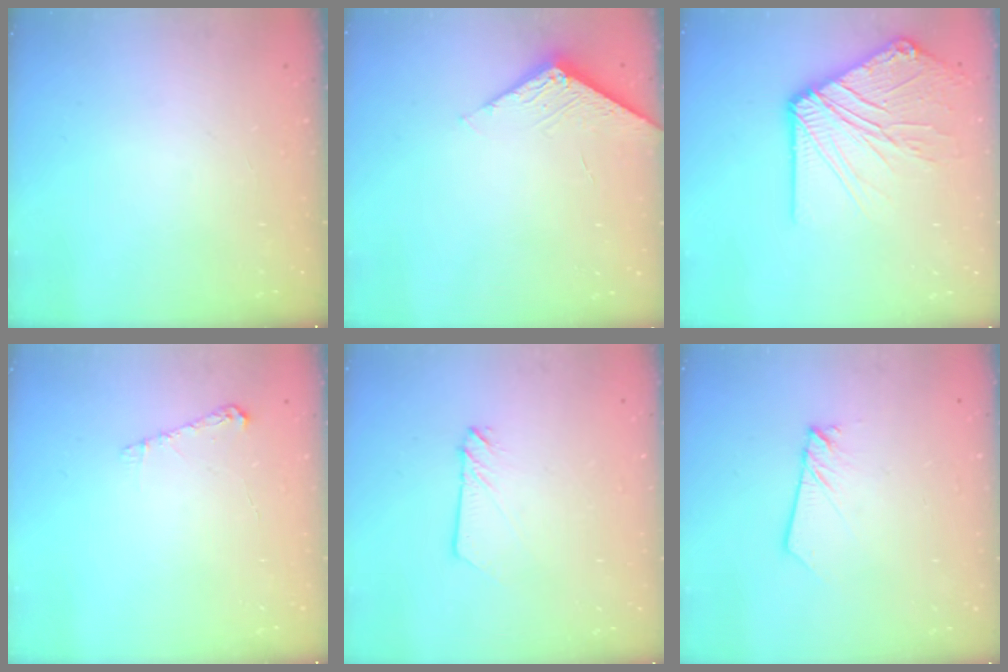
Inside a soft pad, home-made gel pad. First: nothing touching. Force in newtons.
{"total": 3.6, "press": 3.6, "slide": 0.3}
{"total": 13.7, "press": 13.6, "slide": 2.1}
{"total": 4.2, "press": 4.2, "slide": 0.5}
{"total": 2.4, "press": 2.4, "slide": 0.2}
{"total": 2.0, "press": 2.0, "slide": 0.2}